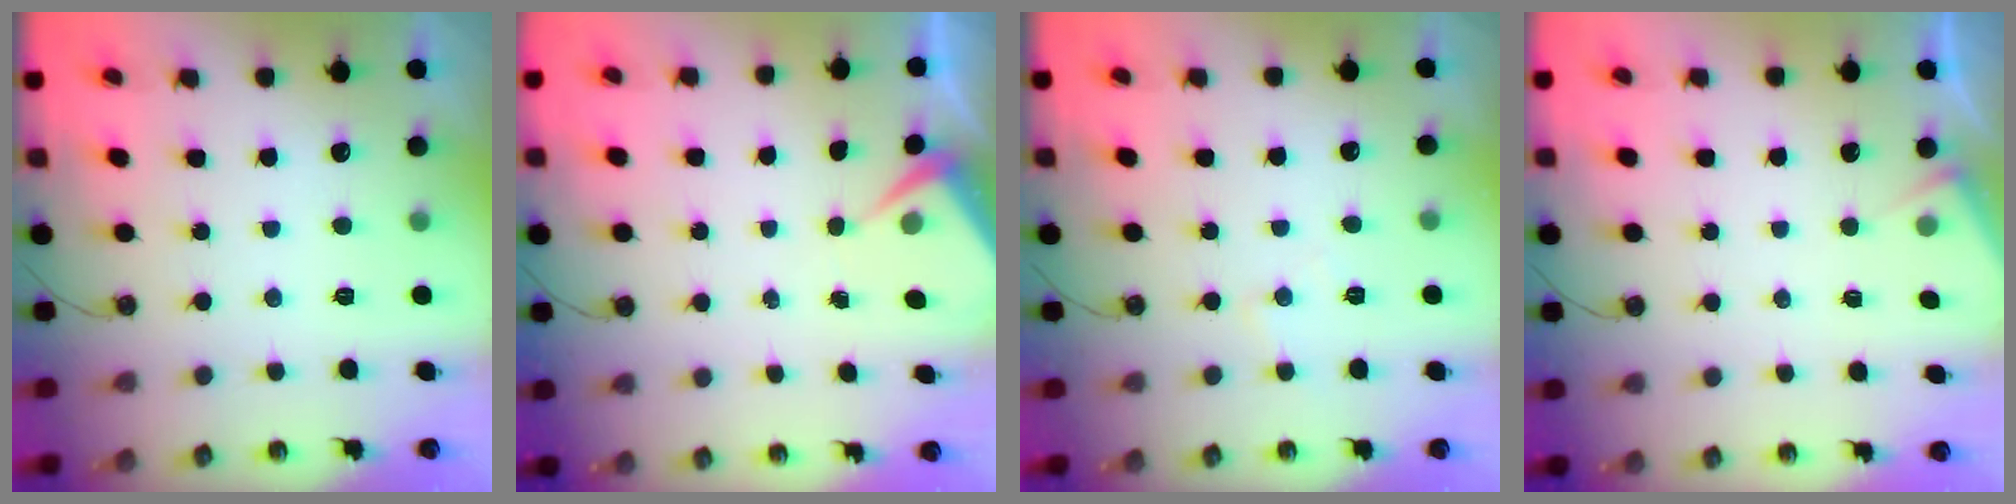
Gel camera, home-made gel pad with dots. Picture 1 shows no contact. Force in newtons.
{"total": 3.9, "press": 3.8, "slide": 0.5}
{"total": 4.4, "press": 4.3, "slide": 0.6}
{"total": 3.4, "press": 3.4, "slide": 0.5}